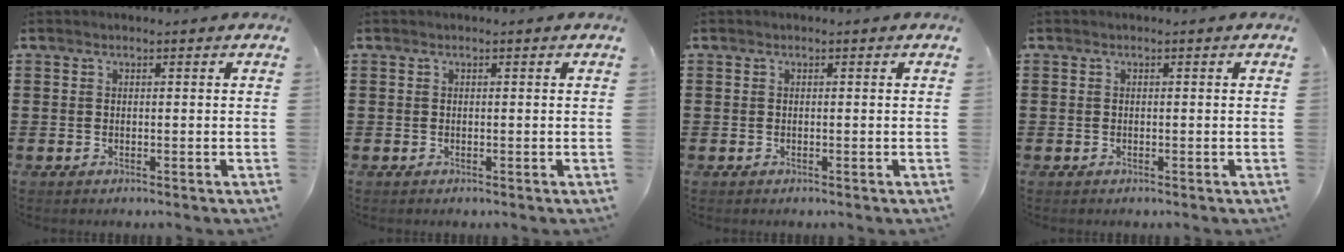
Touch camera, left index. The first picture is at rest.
{"total": 0.0}
{"total": 0.0}
{"total": 0.0}